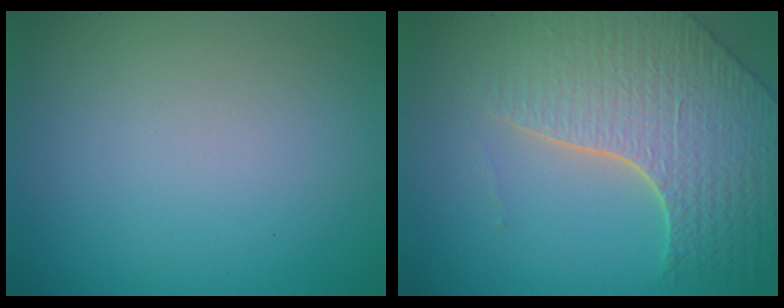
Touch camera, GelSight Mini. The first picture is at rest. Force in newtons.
{"total": 6.6, "press": 5.3, "slide": 3.8}